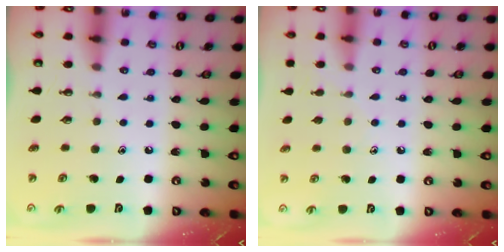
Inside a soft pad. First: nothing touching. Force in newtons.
{"total": 6.8, "press": 6.8, "slide": 0.7}